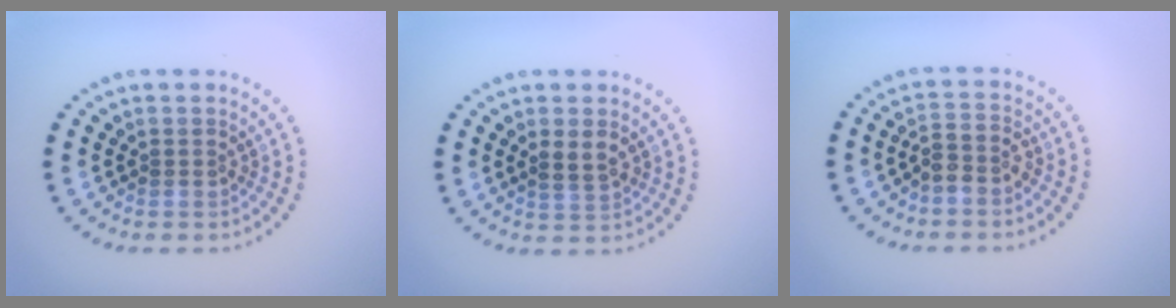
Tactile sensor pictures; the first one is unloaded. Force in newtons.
{"total": 1.9, "press": 1.7, "slide": 0.7}
{"total": 2.0, "press": 1.7, "slide": 1.2}